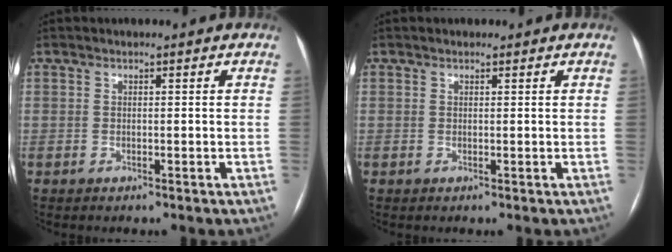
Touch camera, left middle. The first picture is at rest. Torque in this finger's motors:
{"motor_torque": [0.02, -0.03, -0.07, -0.01]}